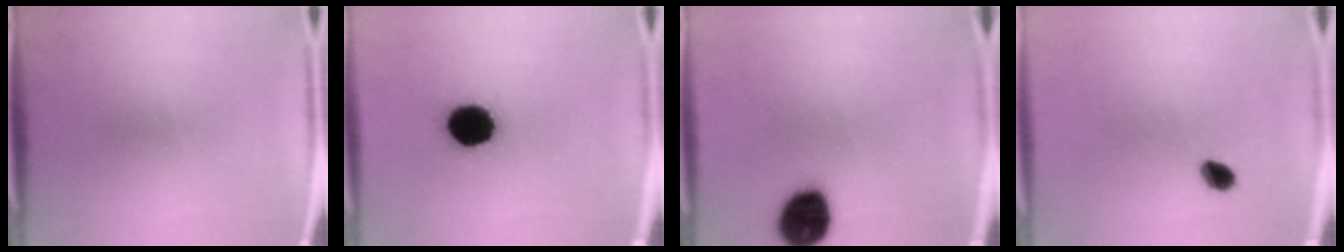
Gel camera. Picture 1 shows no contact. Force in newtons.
{"total": 14.1}
{"total": 13.6}
{"total": 2.9}